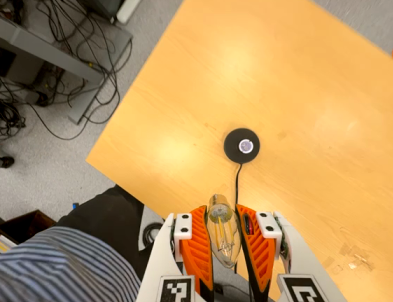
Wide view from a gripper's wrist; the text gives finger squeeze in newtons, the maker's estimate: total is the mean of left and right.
{"total": 22.9, "left": 24.4, "right": 21.5}